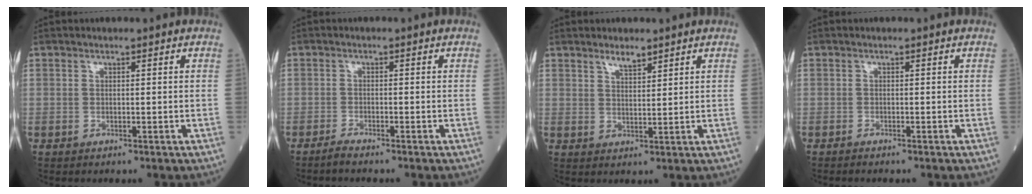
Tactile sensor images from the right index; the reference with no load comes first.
{"total": 1.7, "force": [-1.5, -0.2, 0.6], "torque": [-0.018, -0.002, -0.032]}
{"total": 2.7, "force": [2.2, 0.6, 1.5], "torque": [-0.031, -0.003, 0.040]}
{"total": 1.1, "force": [-1.0, -0.1, 0.4], "torque": [-0.006, 0.001, -0.015]}